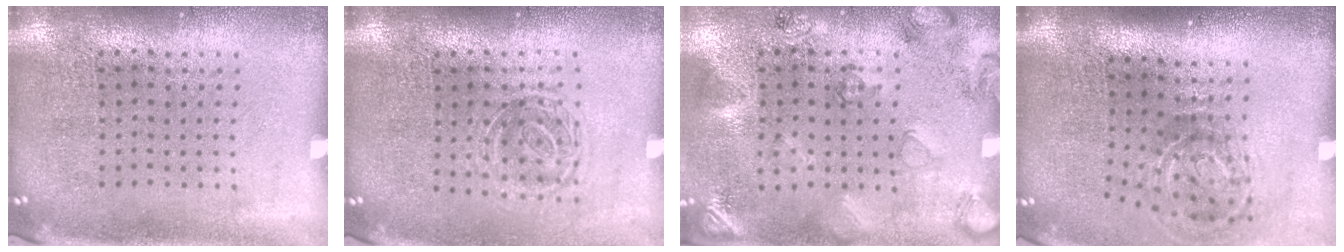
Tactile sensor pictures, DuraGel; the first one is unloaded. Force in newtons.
{"total": 1.3, "press": 1.1, "slide": 0.7}
{"total": 2.6, "press": 1.8, "slide": 1.9}
{"total": 2.0, "press": 1.2, "slide": 1.6}